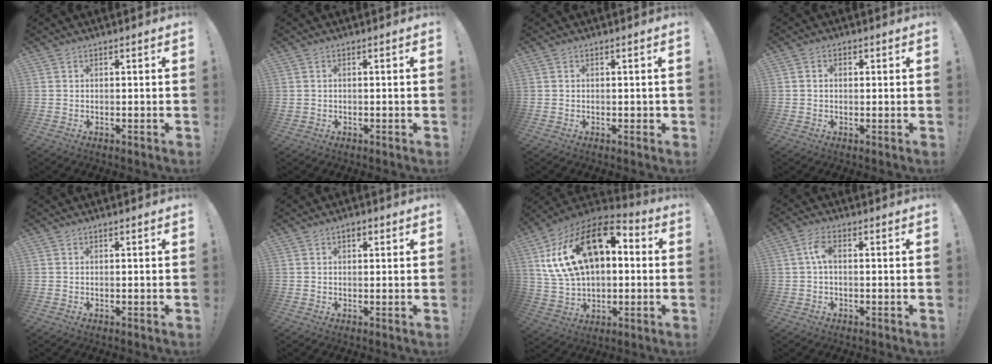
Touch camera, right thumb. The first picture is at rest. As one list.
[{"total": 0.8, "force": [-0.1, 0.7, 0.3], "torque": [-0.003, 0.002, -0.002]}, {"total": 0.8, "force": [-0.1, 0.6, 0.5], "torque": [-0.008, 0.004, -0.002]}, {"total": 1.6, "force": [-0.3, 1.3, 0.9], "torque": [-0.015, 0.004, -0.006]}, {"total": 0.0}, {"total": 1.6, "force": [0.7, 1.0, 1.1], "torque": [-0.015, 0.001, 0.009]}, {"total": 23.0, "force": [7.6, 13.5, 17.0], "torque": [-0.301, -0.026, 0.142]}, {"total": 4.9, "force": [0.4, 2.5, 4.2], "torque": [-0.090, 0.012, 0.007]}]